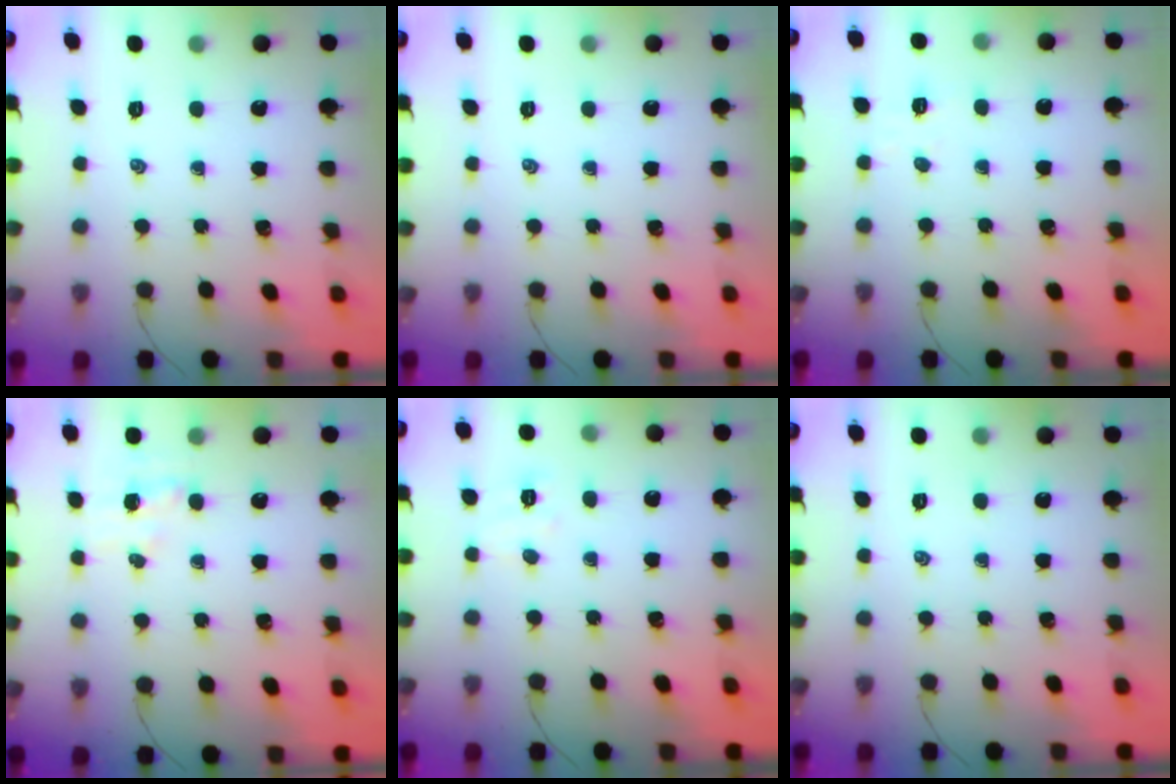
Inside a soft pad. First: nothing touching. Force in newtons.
{"total": 0.0}
{"total": 3.1, "press": 3.0, "slide": 0.6}
{"total": 3.5, "press": 3.3, "slide": 1.1}
{"total": 3.9, "press": 3.8, "slide": 1.0}
{"total": 0.0}